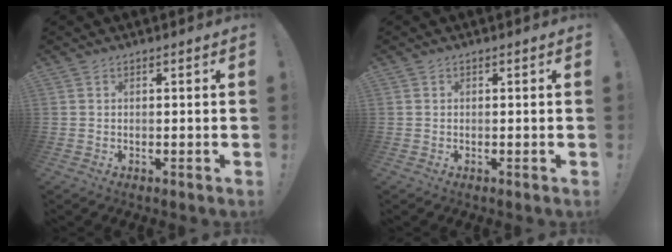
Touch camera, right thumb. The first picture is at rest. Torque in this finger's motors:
{"motor_torque": [0.20, -0.07, 0.09, 0.18, 0.13]}